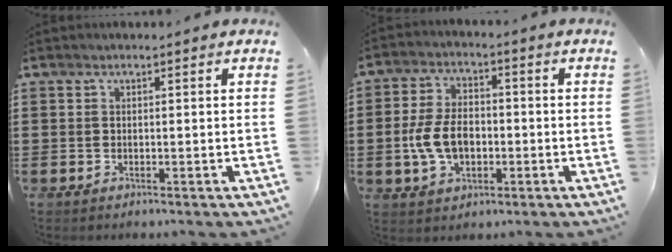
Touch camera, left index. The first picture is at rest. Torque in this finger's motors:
{"motor_torque": [1.71, 0.43, 0.54, 0.16]}